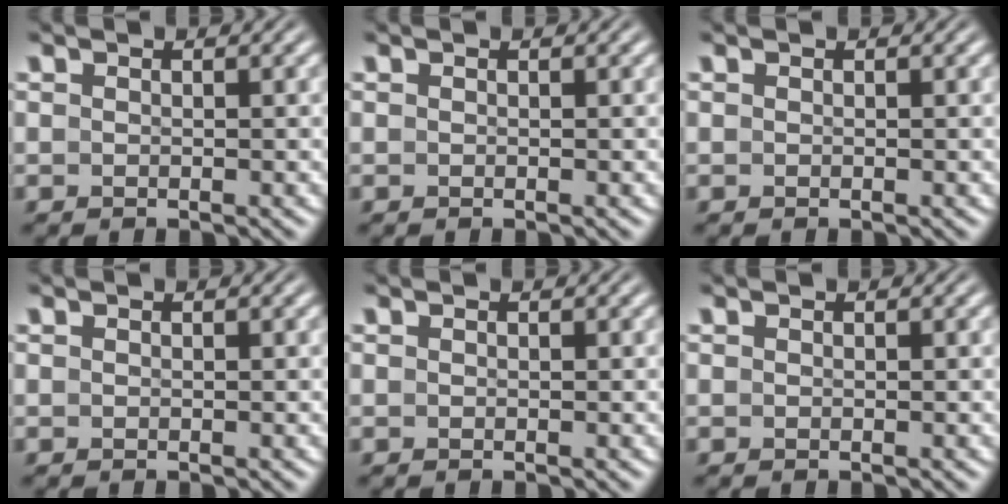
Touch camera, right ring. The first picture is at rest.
{"total": 0.0}
{"total": 0.0}
{"total": 0.0}
{"total": 0.0}
{"total": 0.0}